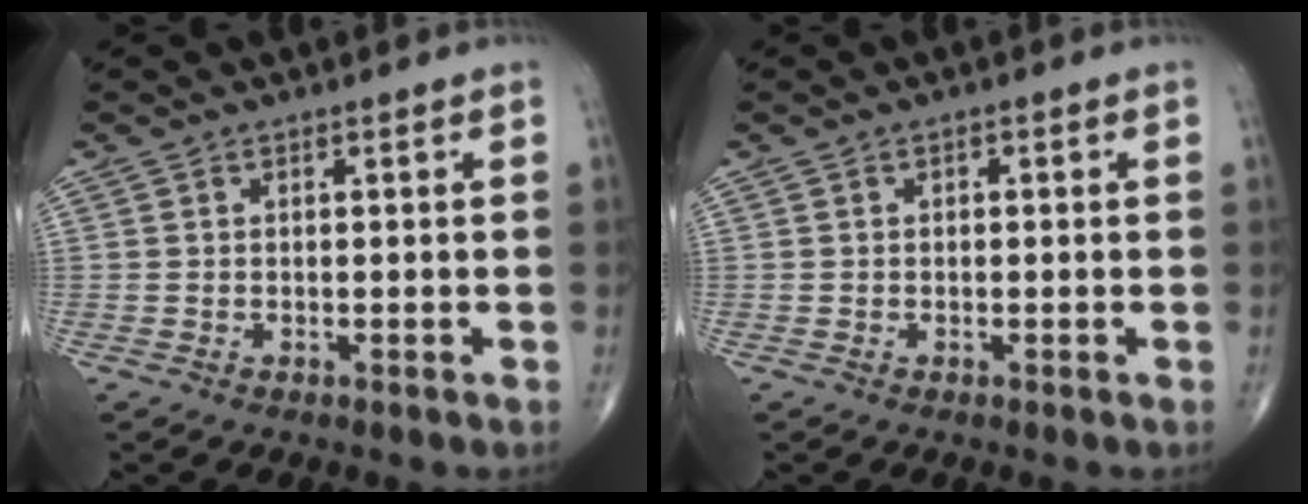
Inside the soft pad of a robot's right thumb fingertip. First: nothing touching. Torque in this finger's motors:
{"motor_torque": [-0.52, -0.03, -0.15, -0.11, -0.01]}